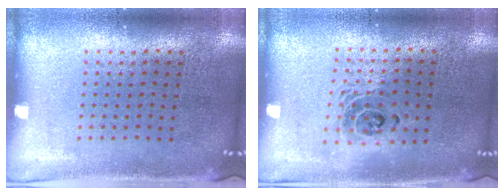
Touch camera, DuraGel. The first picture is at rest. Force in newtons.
{"total": 1.5, "press": 1.3, "slide": 0.7}